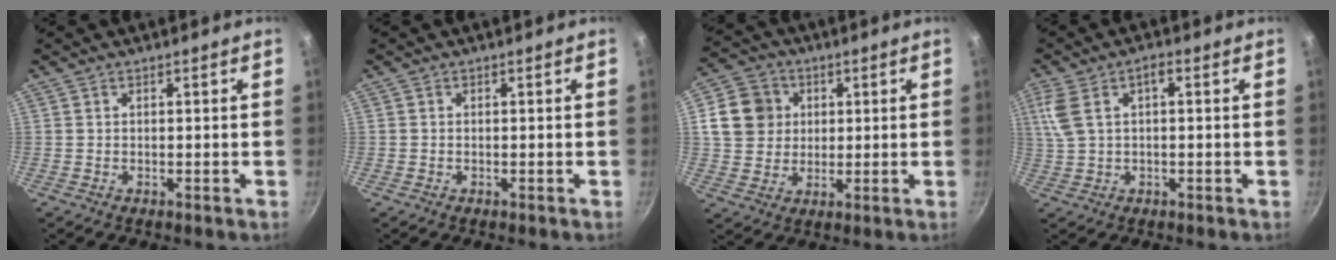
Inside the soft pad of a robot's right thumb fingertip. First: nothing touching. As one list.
[{"total": 0.0}, {"total": 10.3, "force": [2.5, 9.2, 4.1], "torque": [-0.044, 0.007, 0.039]}, {"total": 6.7, "force": [1.2, 3.4, 5.7], "torque": [-0.119, 0.014, 0.020]}]